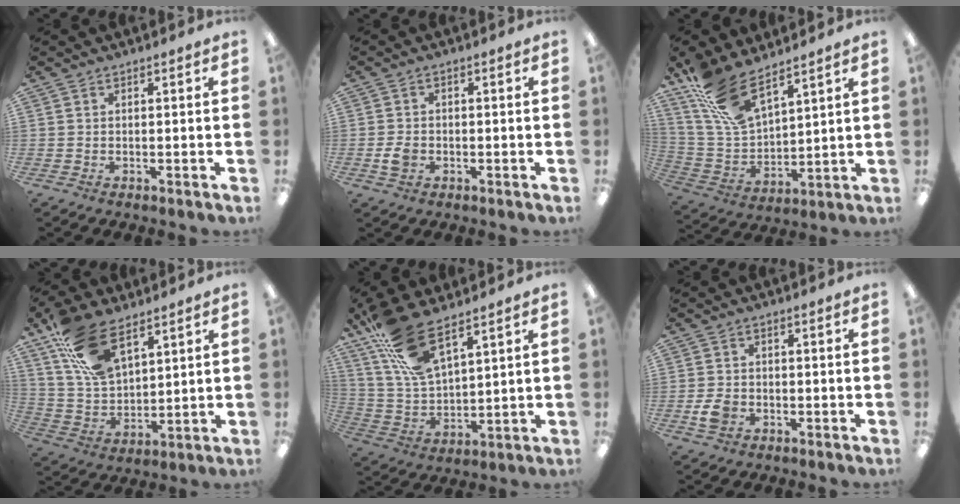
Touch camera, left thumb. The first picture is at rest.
{"total": 3.1, "force": [-0.9, 2.3, 1.9], "torque": [-0.038, 0.002, -0.017]}
{"total": 15.3, "force": [11.3, 6.1, 8.3], "torque": [-0.193, -0.051, 0.211]}
{"total": 16.4, "force": [10.1, 8.5, 9.8], "torque": [-0.201, -0.030, 0.189]}
{"total": 15.6, "force": [10.7, 5.6, 9.9], "torque": [-0.229, -0.043, 0.193]}
{"total": 4.2, "force": [-1.5, 3.1, 2.5], "torque": [-0.052, 0.003, -0.026]}